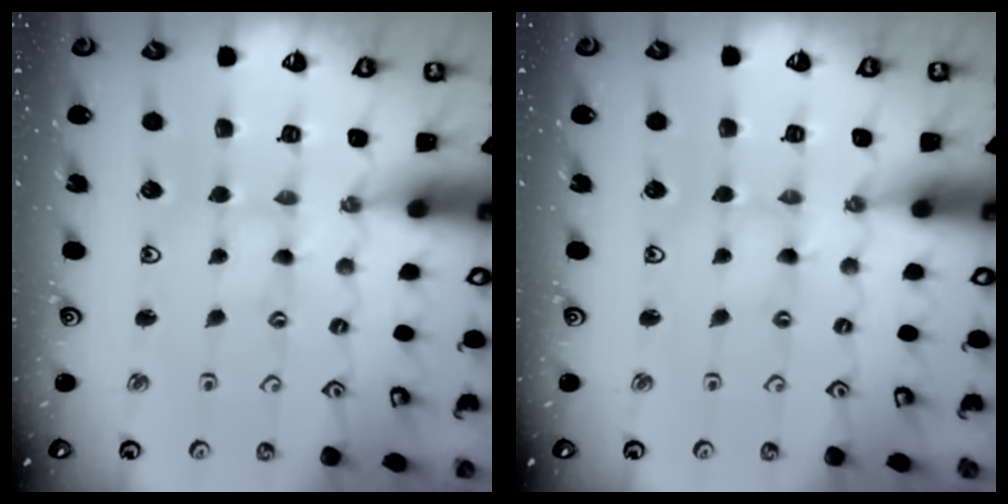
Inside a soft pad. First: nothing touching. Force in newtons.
{"total": 0.0}